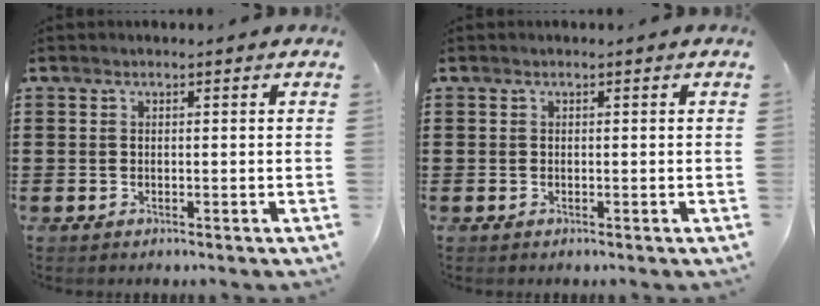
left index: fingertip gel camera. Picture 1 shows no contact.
{"total": 0.0}